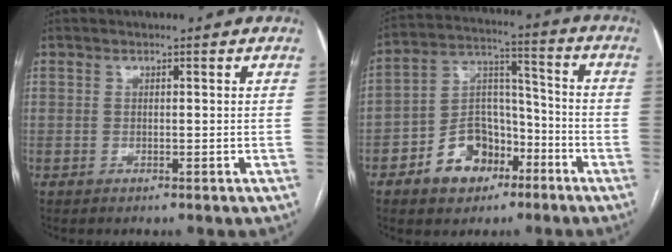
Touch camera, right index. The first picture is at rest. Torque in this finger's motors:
{"motor_torque": [0.07, -0.10, -0.34, -0.16]}